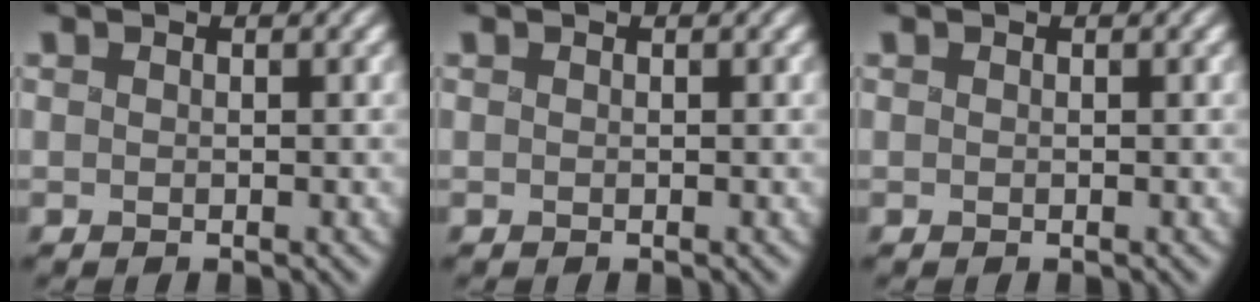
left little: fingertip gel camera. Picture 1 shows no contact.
{"total": 0.0}
{"total": 0.0}